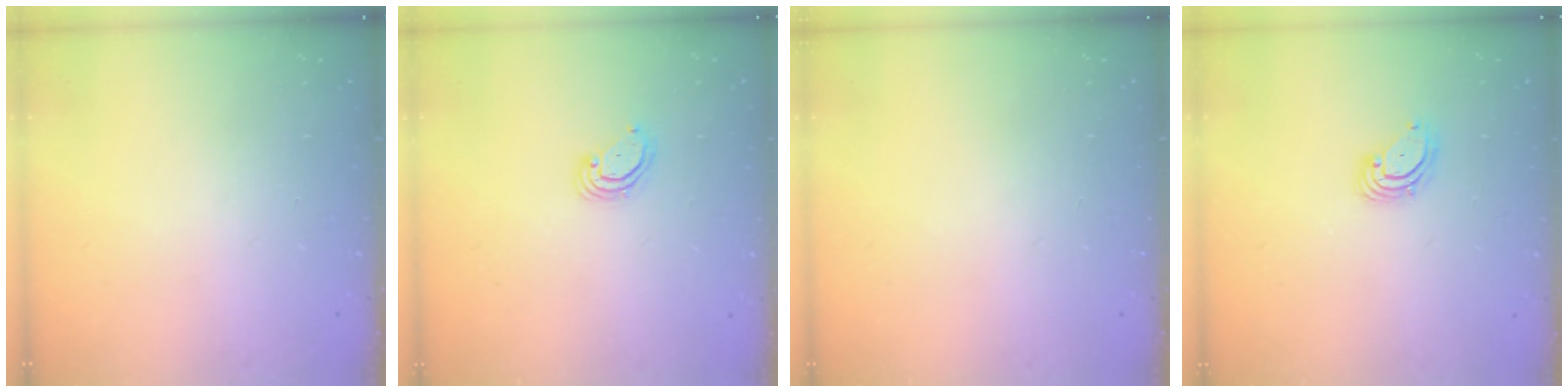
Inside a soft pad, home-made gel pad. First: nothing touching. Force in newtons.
{"total": 3.0, "press": 2.9, "slide": 0.3}
{"total": 0.0}
{"total": 3.4, "press": 3.4, "slide": 0.1}